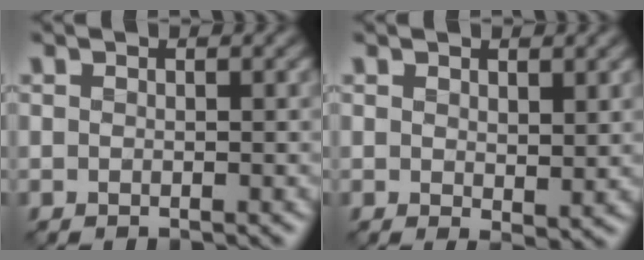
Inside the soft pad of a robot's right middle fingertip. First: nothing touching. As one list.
[{"total": 1.8, "force": [0.9, 0.9, 1.3], "torque": [-0.023, -0.010, 0.021]}]